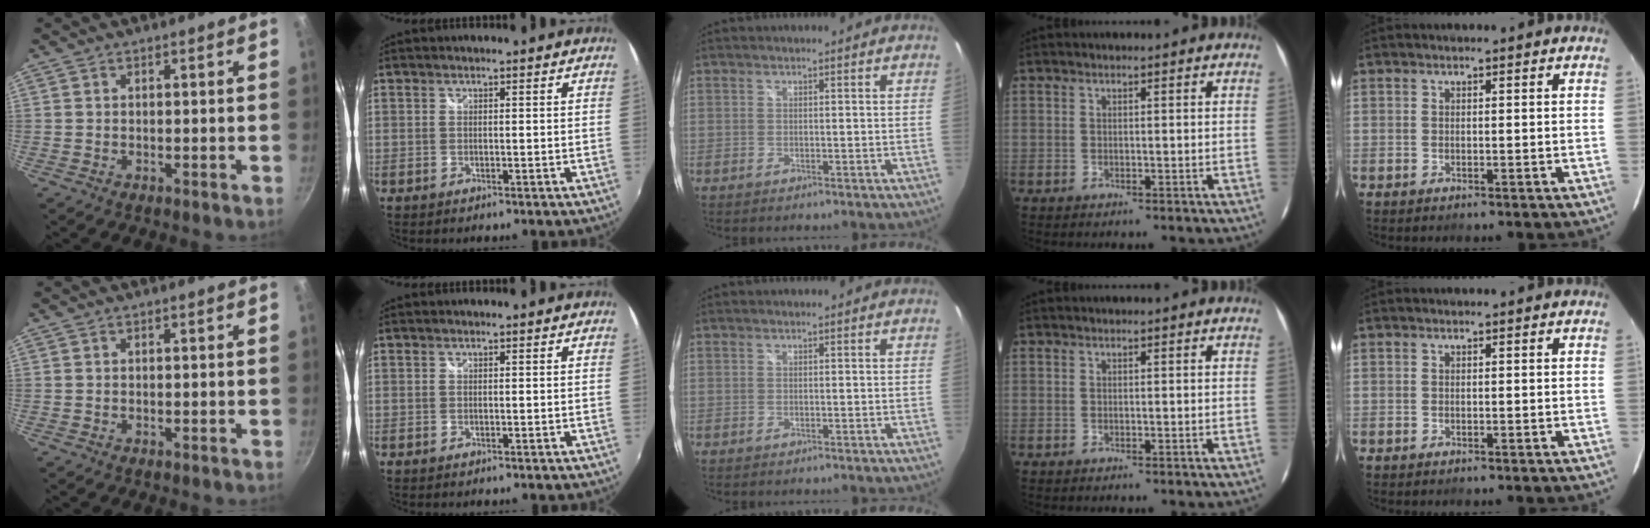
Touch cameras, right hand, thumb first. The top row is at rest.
{}